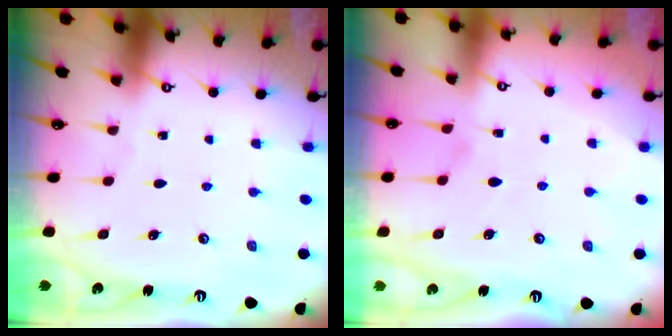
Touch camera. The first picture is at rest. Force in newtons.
{"total": 1.1, "press": 0.4, "slide": 1.1}